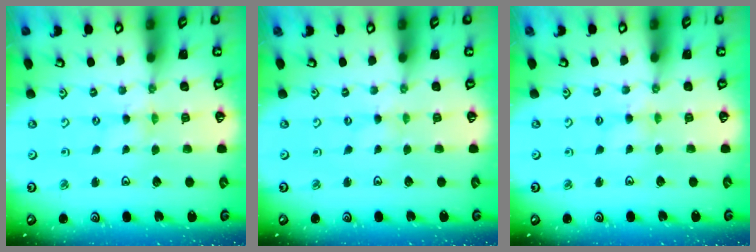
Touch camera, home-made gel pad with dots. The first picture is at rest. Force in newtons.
{"total": 0.0}
{"total": 1.8, "press": 1.8, "slide": 0.4}